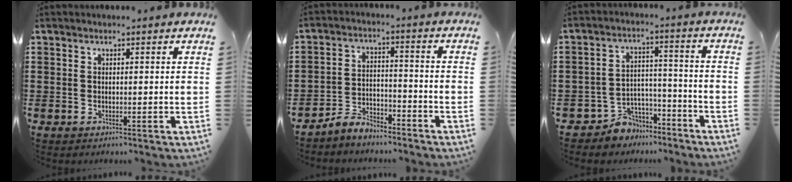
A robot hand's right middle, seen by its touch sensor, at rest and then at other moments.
{"total": 4.8, "force": [-4.6, 1.0, 0.8], "torque": [-0.024, 0.009, -0.096]}
{"total": 6.1, "force": [-5.6, 2.5, 0.3], "torque": [-0.016, 0.018, -0.114]}